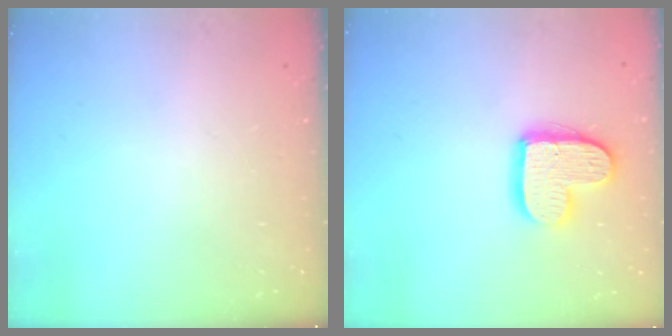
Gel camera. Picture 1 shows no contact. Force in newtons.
{"total": 13.0, "press": 13.0, "slide": 0.8}